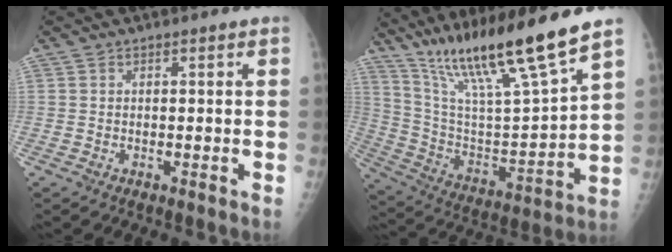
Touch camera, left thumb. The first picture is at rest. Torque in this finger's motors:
{"motor_torque": [1.66, 1.45, 1.41, -1.36, 0.15]}